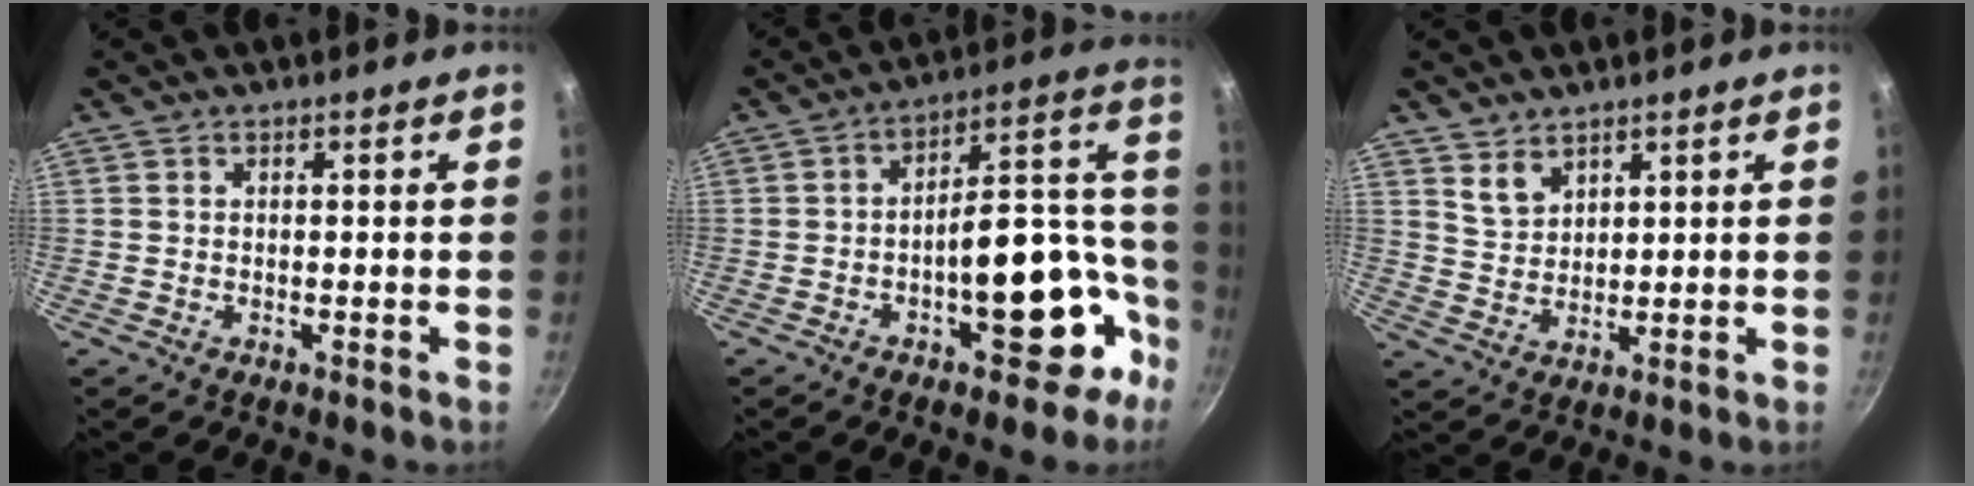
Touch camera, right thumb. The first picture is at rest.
{"total": 19.5, "force": [-7.0, 9.8, 15.4], "torque": [-0.138, 0.085, -0.092]}
{"total": 4.4, "force": [3.1, 2.7, 1.7], "torque": [-0.020, -0.017, 0.066]}